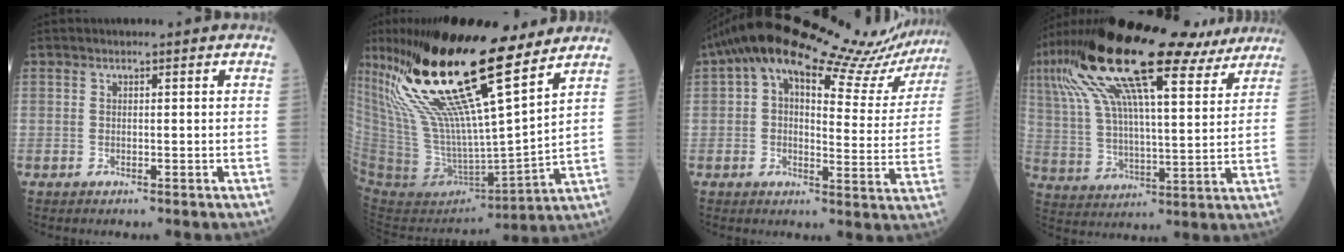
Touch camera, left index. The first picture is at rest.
{"total": 27.3, "force": [17.7, 4.6, 20.2], "torque": [-0.402, 0.002, 0.323]}
{"total": 19.5, "force": [17.3, 3.6, 8.3], "torque": [-0.126, 0.006, 0.211]}
{"total": 25.4, "force": [16.8, 6.2, 18.0], "torque": [-0.341, 0.063, 0.280]}